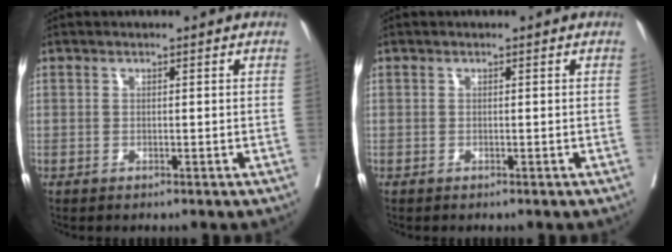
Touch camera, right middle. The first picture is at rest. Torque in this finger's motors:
{"motor_torque": [0.01, -0.20, 0.01, 0.02]}